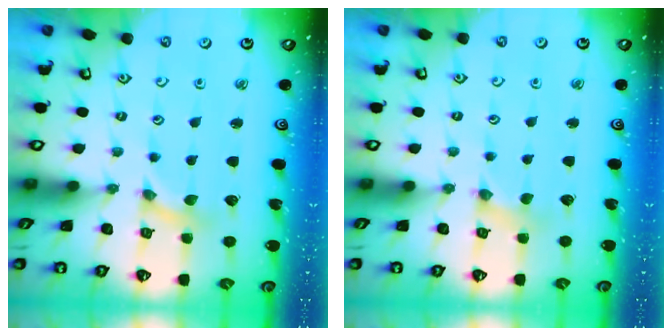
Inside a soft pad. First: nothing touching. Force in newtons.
{"total": 2.3, "press": 2.3, "slide": 0.3}